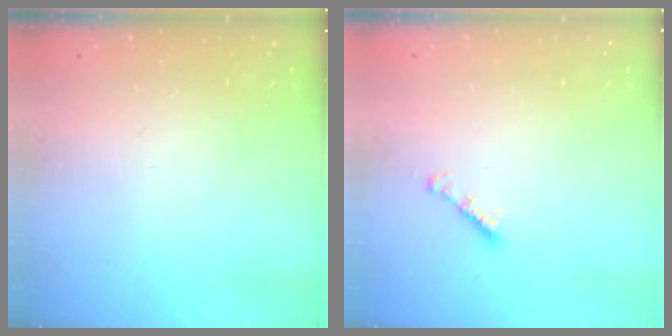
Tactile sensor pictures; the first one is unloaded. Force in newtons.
{"total": 2.3, "press": 2.3, "slide": 0.2}